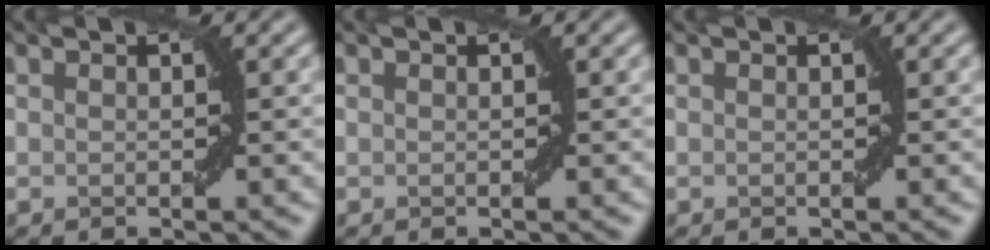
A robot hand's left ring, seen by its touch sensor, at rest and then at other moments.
{"total": 0.0}
{"total": 0.0}